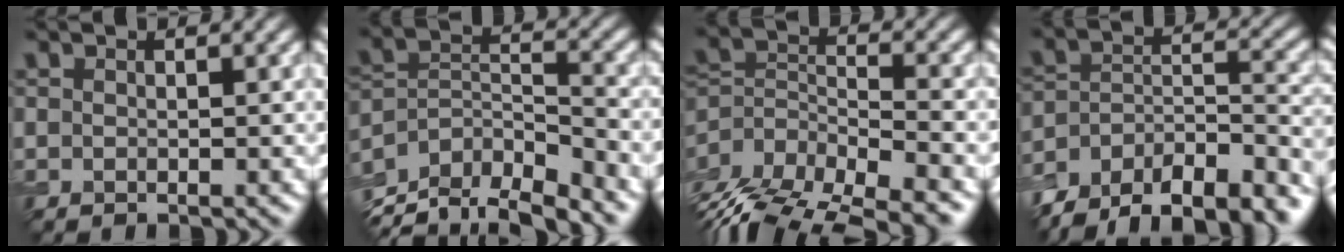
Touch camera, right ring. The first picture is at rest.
{"total": 9.3, "force": [-7.5, 3.5, 4.1], "torque": [-0.085, 0.007, -0.120]}
{"total": 12.0, "force": [-9.0, 6.1, 5.1], "torque": [-0.114, 0.005, -0.104]}
{"total": 13.0, "force": [-10.7, 5.0, 5.3], "torque": [-0.097, 0.012, -0.157]}